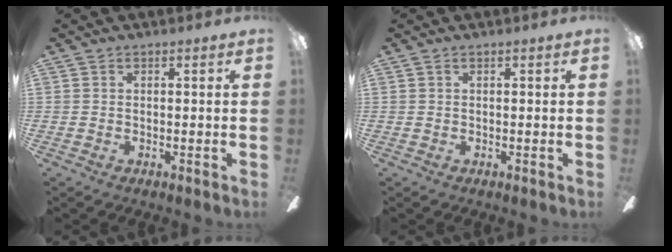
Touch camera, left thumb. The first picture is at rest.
{"total": 0.0}